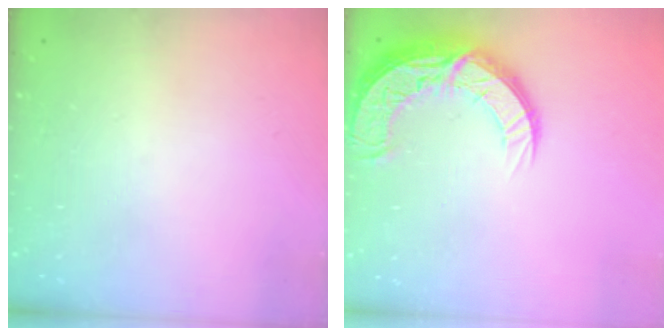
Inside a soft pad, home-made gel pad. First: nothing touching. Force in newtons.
{"total": 13.3, "press": 13.2, "slide": 1.2}